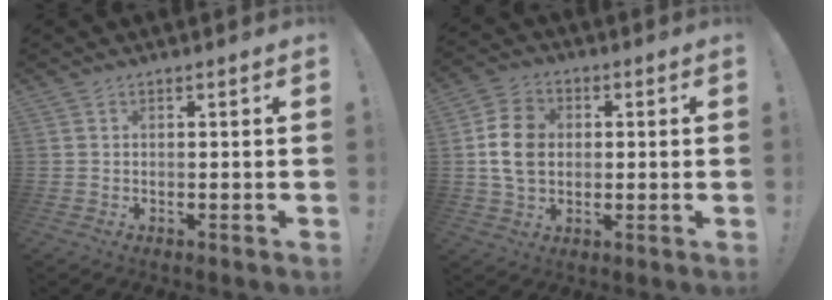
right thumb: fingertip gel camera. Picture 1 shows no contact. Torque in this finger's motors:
{"motor_torque": [-0.14, 0.39, 0.09, 0.12, 0.08]}